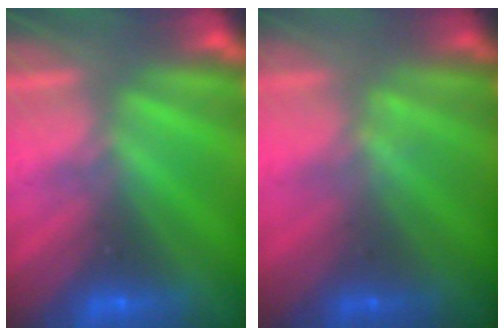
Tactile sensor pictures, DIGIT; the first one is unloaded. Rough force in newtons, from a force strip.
{"total": 1.4}